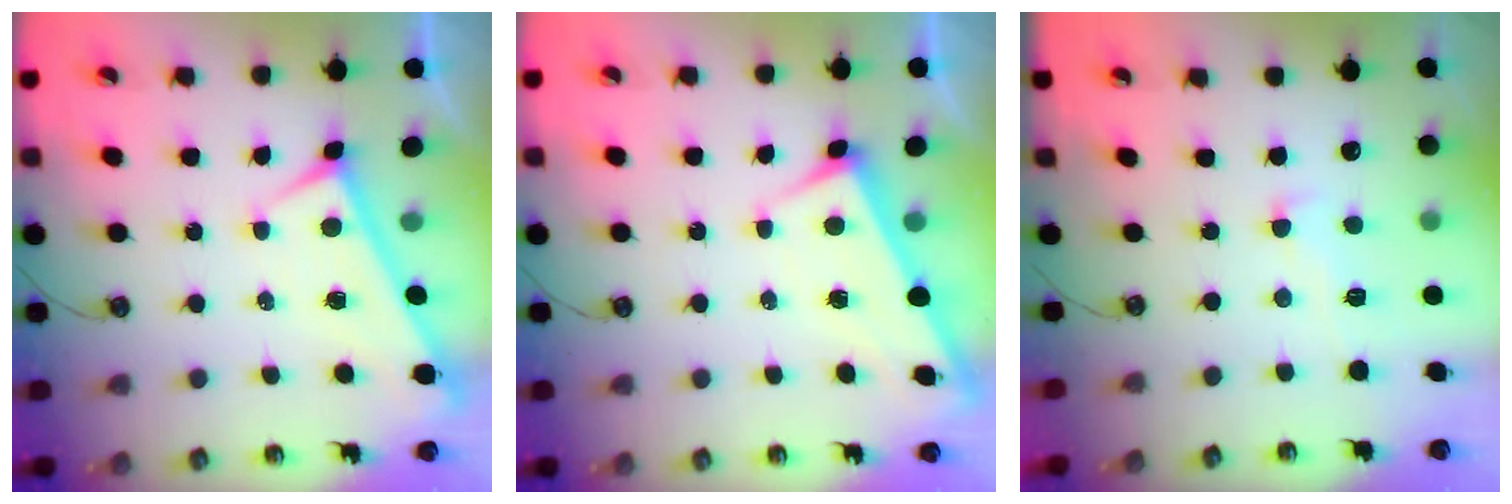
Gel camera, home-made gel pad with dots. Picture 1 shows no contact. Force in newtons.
{"total": 2.9, "press": 2.9, "slide": 0.0}
{"total": 1.6, "press": 1.4, "slide": 0.7}